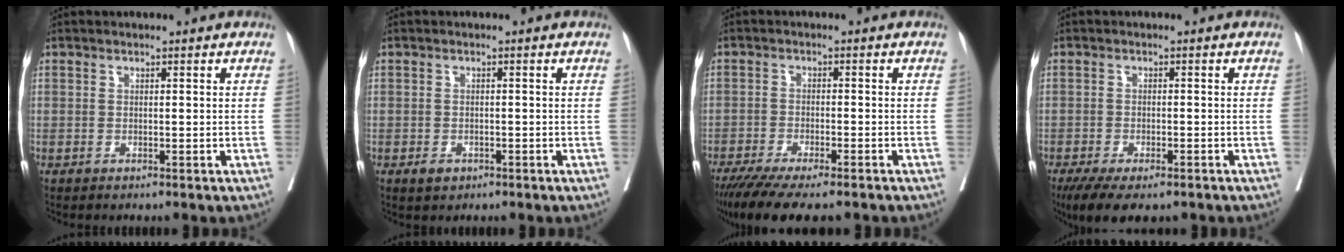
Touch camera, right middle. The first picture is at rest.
{"total": 1.7, "force": [-1.0, 1.2, 0.8], "torque": [-0.016, 0.001, -0.007]}
{"total": 11.7, "force": [-9.4, 1.9, 6.6], "torque": [-0.101, -0.022, -0.145]}
{"total": 8.3, "force": [-6.0, 2.9, 4.9], "torque": [-0.076, -0.013, -0.093]}